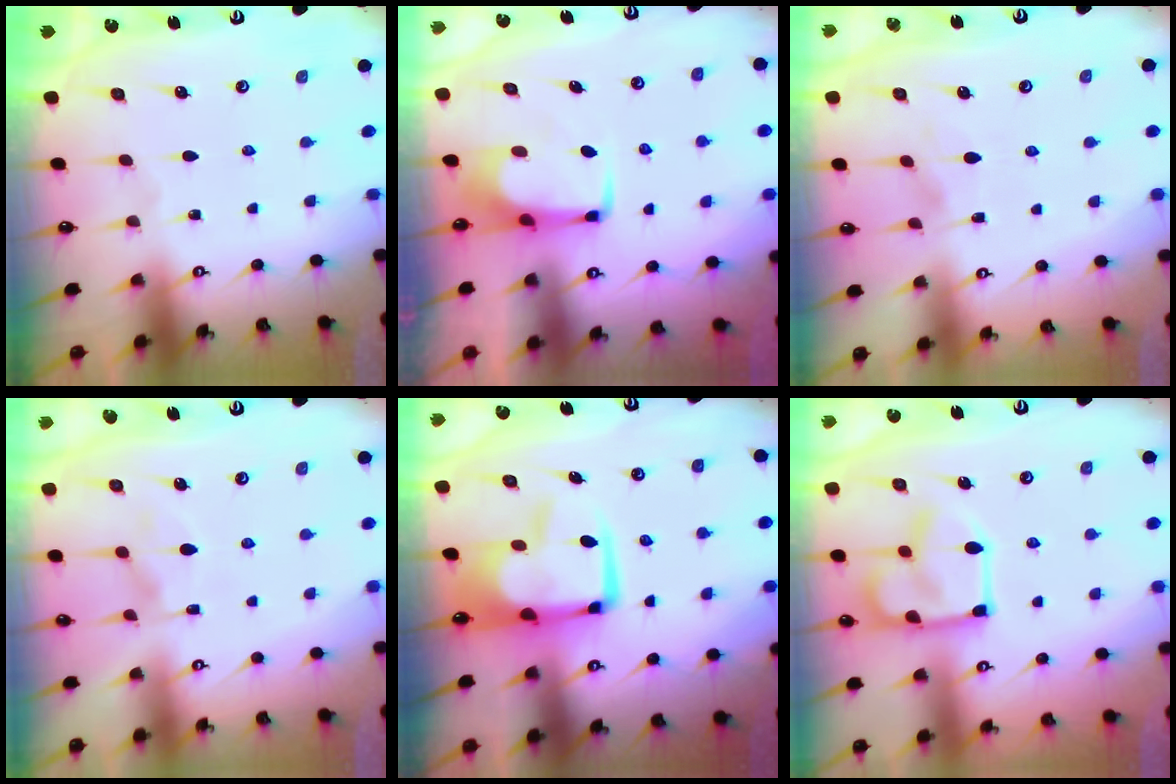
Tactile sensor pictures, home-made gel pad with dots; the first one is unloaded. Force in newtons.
{"total": 1.8, "press": 1.7, "slide": 0.6}
{"total": 2.9, "press": 2.7, "slide": 1.0}
{"total": 5.4, "press": 5.3, "slide": 1.2}
{"total": 10.1, "press": 9.9, "slide": 2.0}
{"total": 14.4, "press": 14.4, "slide": 1.0}